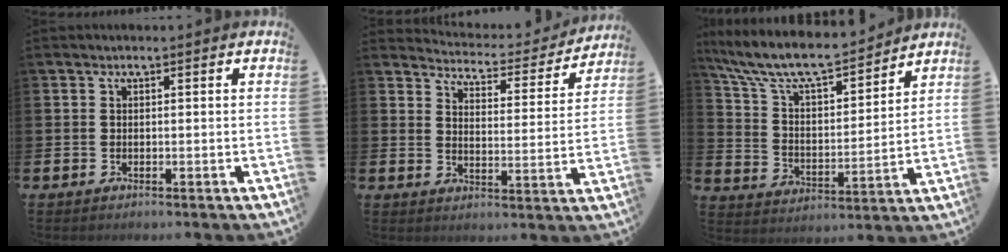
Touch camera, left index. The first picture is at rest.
{"total": 4.1, "force": [4.0, 0.6, 0.4], "torque": [-0.028, -0.039, 0.063]}
{"total": 9.3, "force": [8.5, 1.9, 3.3], "torque": [-0.108, -0.057, 0.148]}